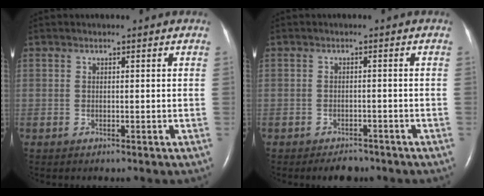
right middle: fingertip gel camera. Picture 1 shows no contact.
{"total": 3.1, "force": [-2.6, 1.3, 1.1], "torque": [-0.020, -0.001, -0.035]}